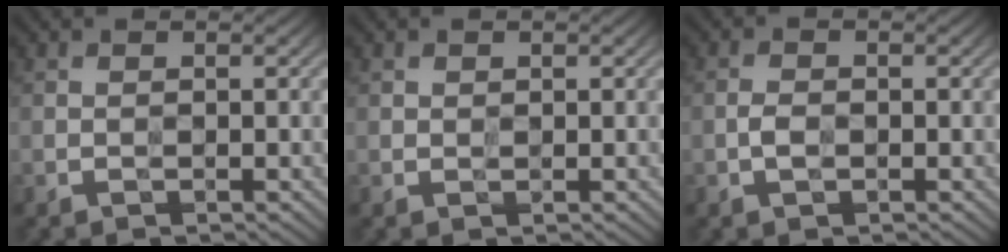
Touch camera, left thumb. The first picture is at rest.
{"total": 0.6, "force": [0.4, 0.4, 0.2], "torque": [-0.004, -0.003, 0.007]}
{"total": 1.7, "force": [-0.5, 1.0, 1.2], "torque": [-0.028, 0.002, -0.012]}